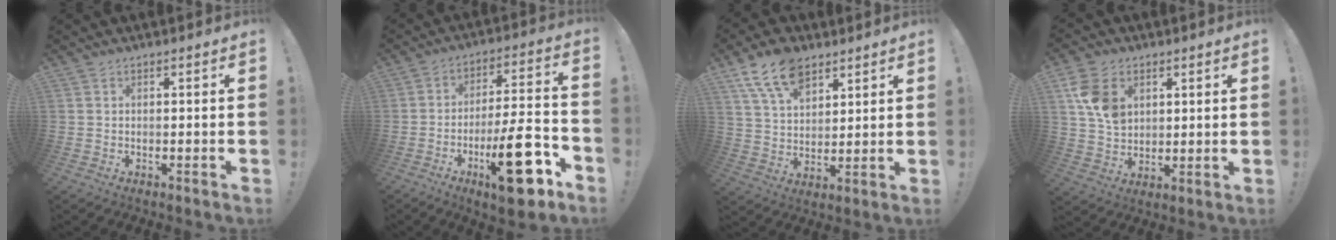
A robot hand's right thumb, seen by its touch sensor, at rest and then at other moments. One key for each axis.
{"total": 21.9, "fx": -9.9, "fy": 6.3, "fz": 18.4, "tx": -0.280, "ty": 0.058, "tz": -0.148}
{"total": 13.0, "fx": 8.3, "fy": 7.3, "fz": 7.0, "tx": -0.126, "ty": -0.033, "tz": 0.158}
{"total": 11.5, "fx": 4.1, "fy": 8.4, "fz": 6.8, "tx": -0.112, "ty": -0.008, "tz": 0.082}